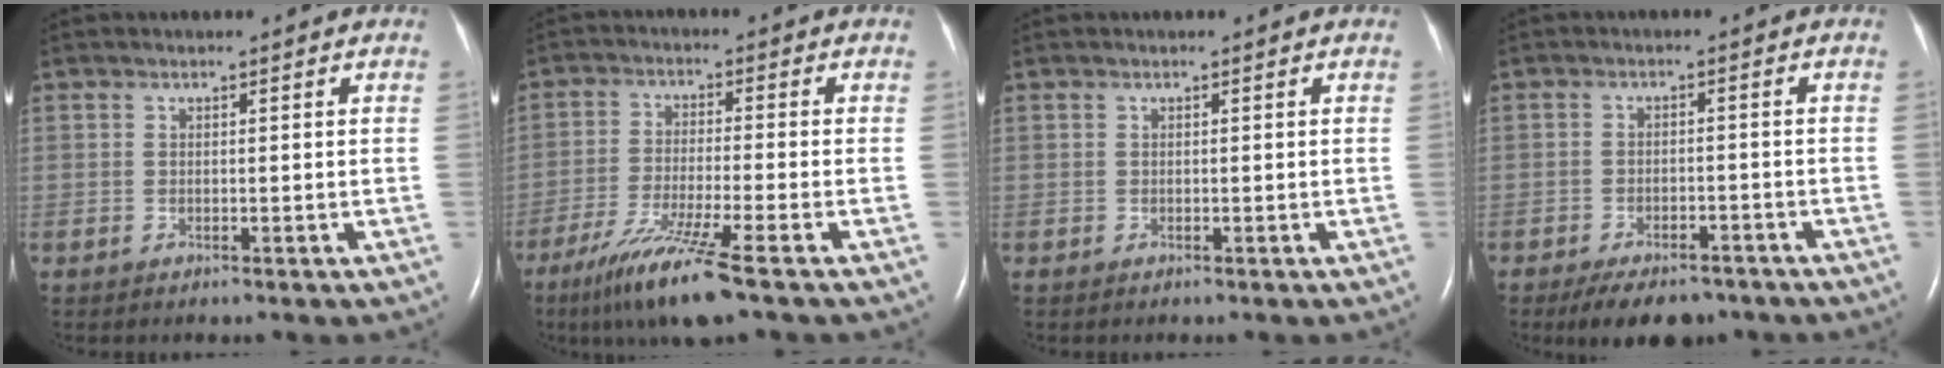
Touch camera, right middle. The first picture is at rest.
{"total": 10.1, "force": [-6.6, -0.8, 7.5], "torque": [-0.148, -0.037, -0.122]}
{"total": 0.0}
{"total": 8.4, "force": [-6.6, 3.5, 3.8], "torque": [-0.051, -0.001, -0.096]}